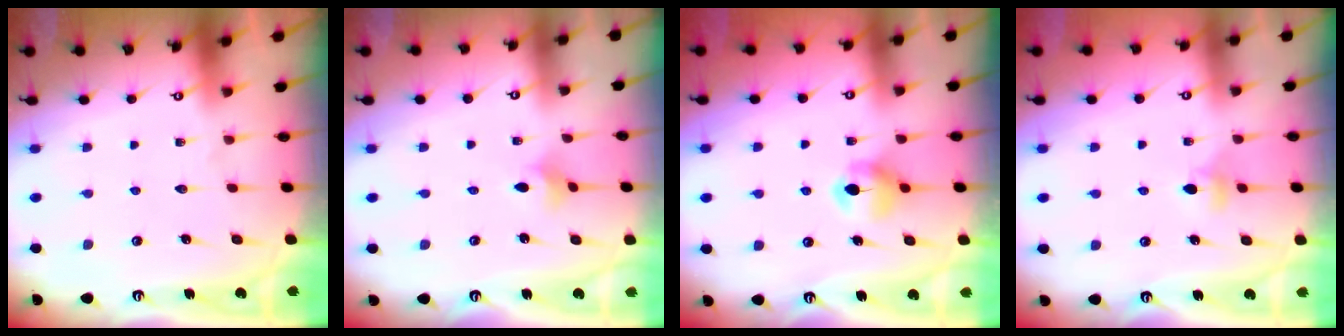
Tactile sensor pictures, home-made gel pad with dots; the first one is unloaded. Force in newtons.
{"total": 2.8, "press": 2.8, "slide": 0.6}
{"total": 5.9, "press": 5.9, "slide": 0.7}
{"total": 4.7, "press": 4.7, "slide": 0.6}